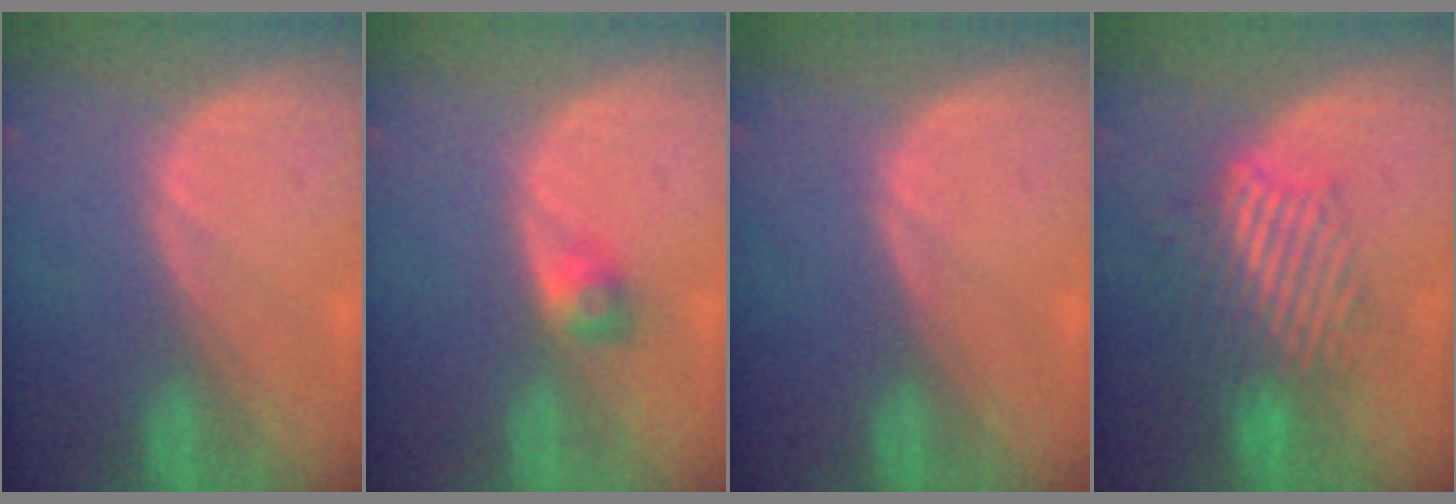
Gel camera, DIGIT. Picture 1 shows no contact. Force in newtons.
{"total": 2.5, "press": 2.3, "slide": 1.0}
{"total": 0.0}
{"total": 9.5, "press": 8.1, "slide": 4.8}